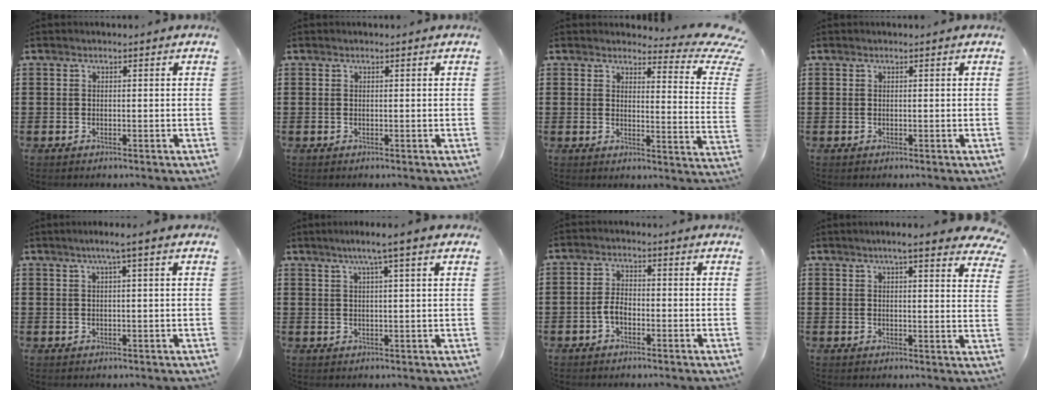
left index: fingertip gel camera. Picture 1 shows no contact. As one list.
[{"total": 0.0}, {"total": 4.8, "force": [3.8, 1.3, 2.7], "torque": [-0.046, -0.024, 0.059]}, {"total": 0.0}, {"total": 2.2, "force": [0.8, -0.3, 2.0], "torque": [-0.038, -0.002, 0.012]}, {"total": 3.7, "force": [2.2, -0.6, 2.9], "torque": [-0.059, 0.002, 0.036]}, {"total": 3.1, "force": [-1.3, 1.5, 2.4], "torque": [-0.059, 0.003, -0.029]}, {"total": 5.1, "force": [4.2, 0.1, 2.9], "torque": [-0.061, -0.008, 0.072]}]